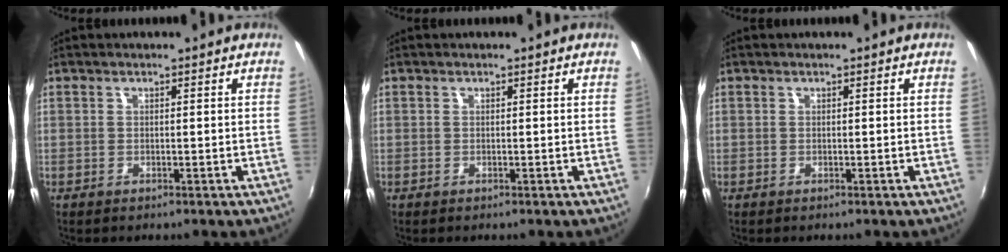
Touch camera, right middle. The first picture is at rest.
{"total": 0.0}
{"total": 0.0}